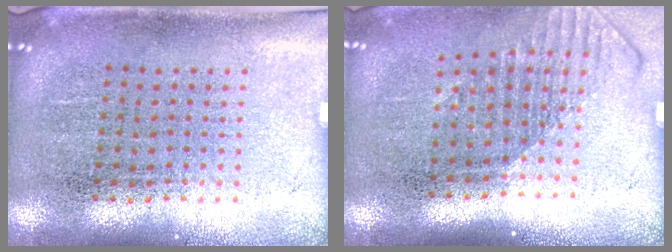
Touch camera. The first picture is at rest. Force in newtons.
{"total": 1.6, "press": 1.2, "slide": 1.0}